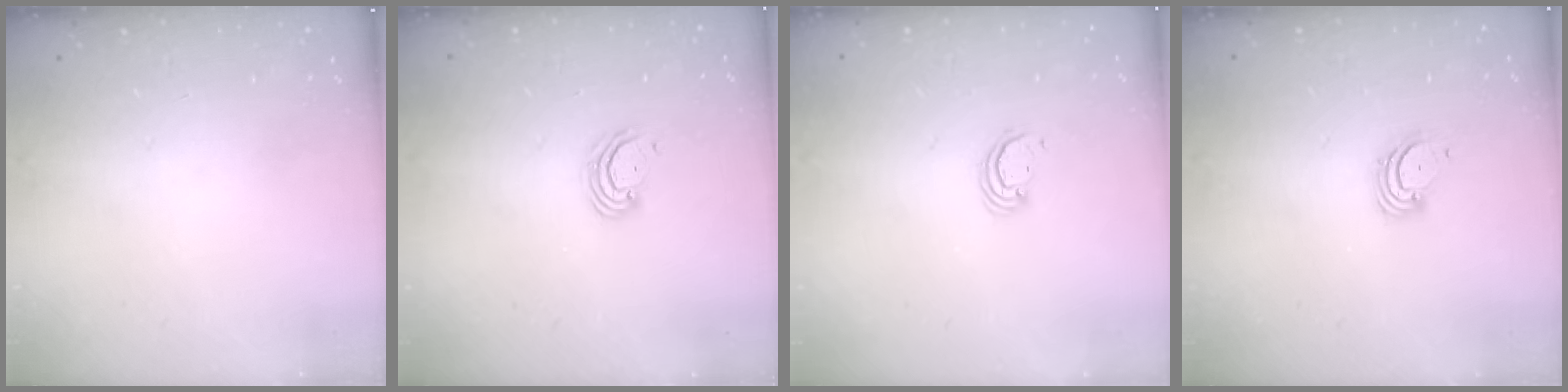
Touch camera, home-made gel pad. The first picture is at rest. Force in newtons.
{"total": 3.8, "press": 3.8, "slide": 0.3}
{"total": 2.6, "press": 2.6, "slide": 0.2}
{"total": 3.5, "press": 3.5, "slide": 0.4}